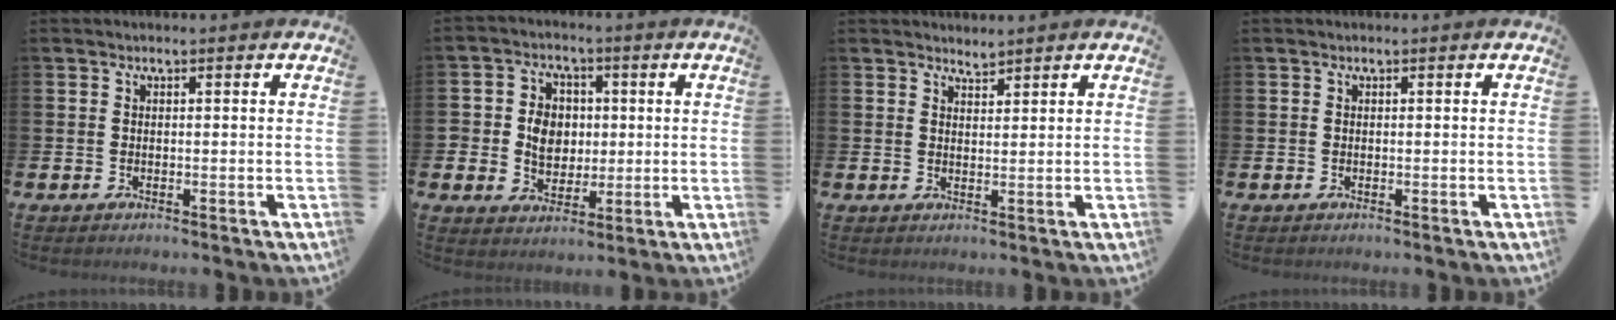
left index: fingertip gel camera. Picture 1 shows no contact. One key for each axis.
{"total": 5.6, "fx": 0.7, "fy": 4.9, "fz": 2.7, "tx": -0.058, "ty": 0.014, "tz": 0.009}
{"total": 2.0, "fx": 2.0, "fy": 0.3, "fz": -0.2, "tx": 0.000, "ty": -0.009, "tz": 0.037}
{"total": 0.0}